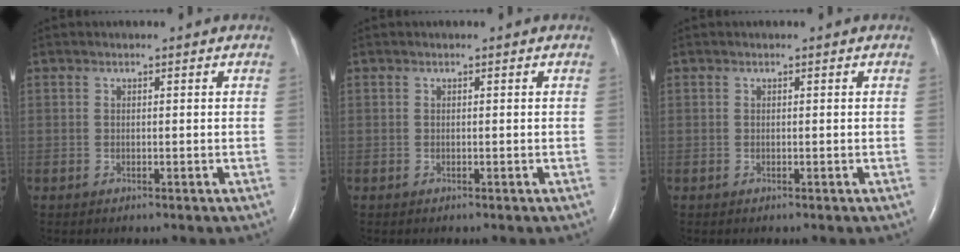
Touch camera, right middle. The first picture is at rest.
{"total": 0.0}
{"total": 0.0}